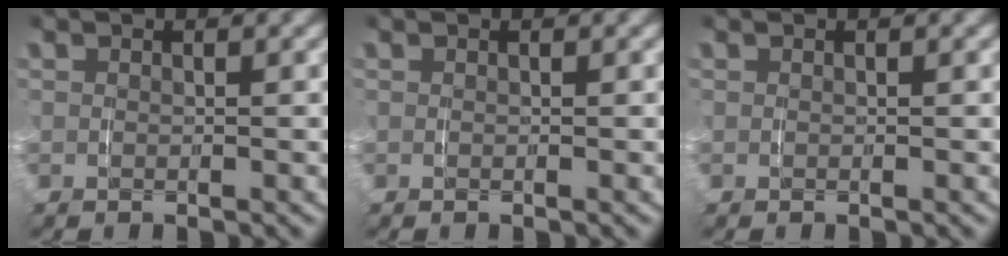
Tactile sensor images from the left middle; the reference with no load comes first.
{"total": 0.0}
{"total": 0.0}